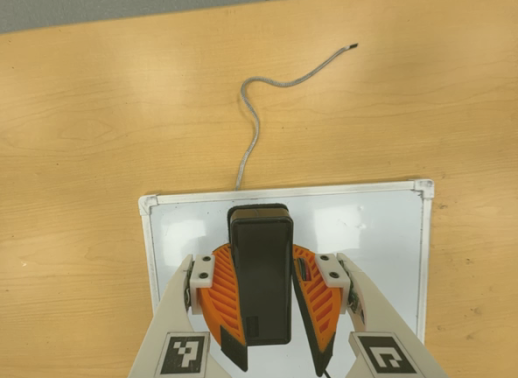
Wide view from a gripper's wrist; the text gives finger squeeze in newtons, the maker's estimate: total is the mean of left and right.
{"total": 11.8, "left": 10.4, "right": 13.2}